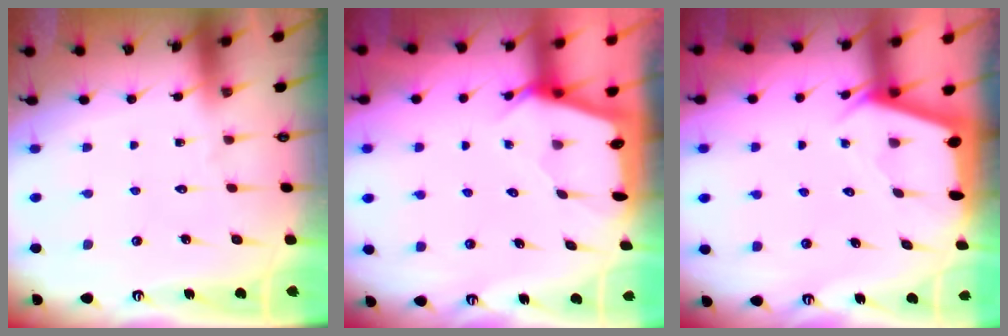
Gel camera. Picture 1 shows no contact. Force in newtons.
{"total": 2.2, "press": 2.2, "slide": 0.3}
{"total": 2.3, "press": 2.3, "slide": 0.3}